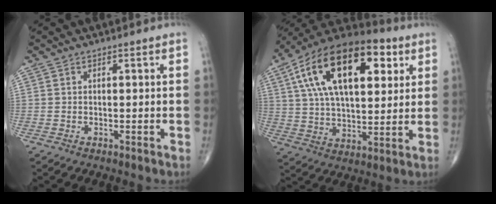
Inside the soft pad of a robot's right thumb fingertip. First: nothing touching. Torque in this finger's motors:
{"motor_torque": [-0.15, 4.49, 2.02, 0.75, 0.60]}